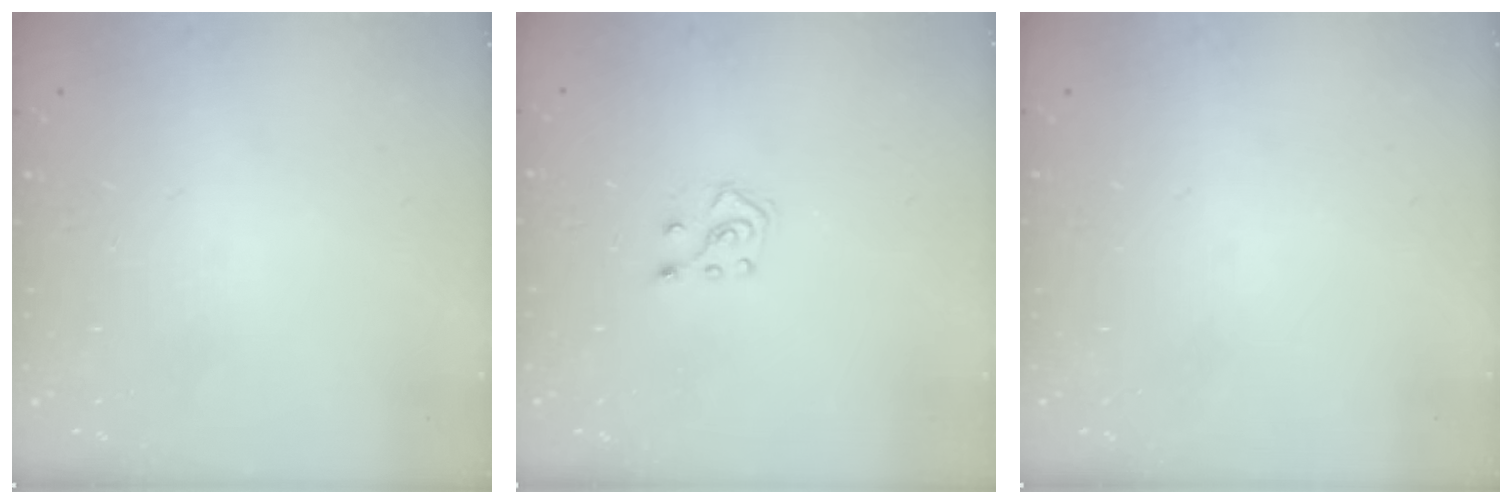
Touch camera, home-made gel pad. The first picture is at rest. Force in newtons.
{"total": 4.9, "press": 4.8, "slide": 0.8}
{"total": 0.0}